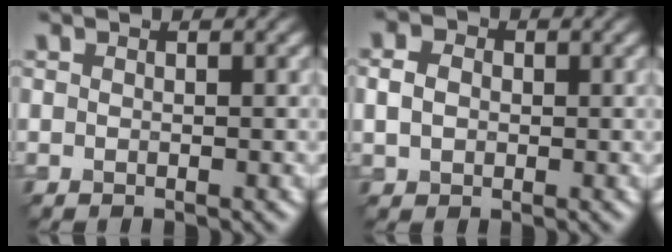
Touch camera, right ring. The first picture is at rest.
{"total": 2.5, "force": [0.0, 2.0, 1.4], "torque": [-0.037, 0.004, -0.006]}